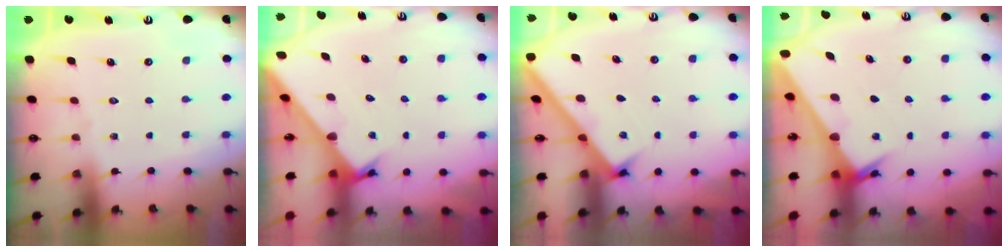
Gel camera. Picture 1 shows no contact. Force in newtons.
{"total": 2.1, "press": 2.1, "slide": 0.2}
{"total": 2.7, "press": 2.7, "slide": 0.3}
{"total": 2.7, "press": 2.7, "slide": 0.2}